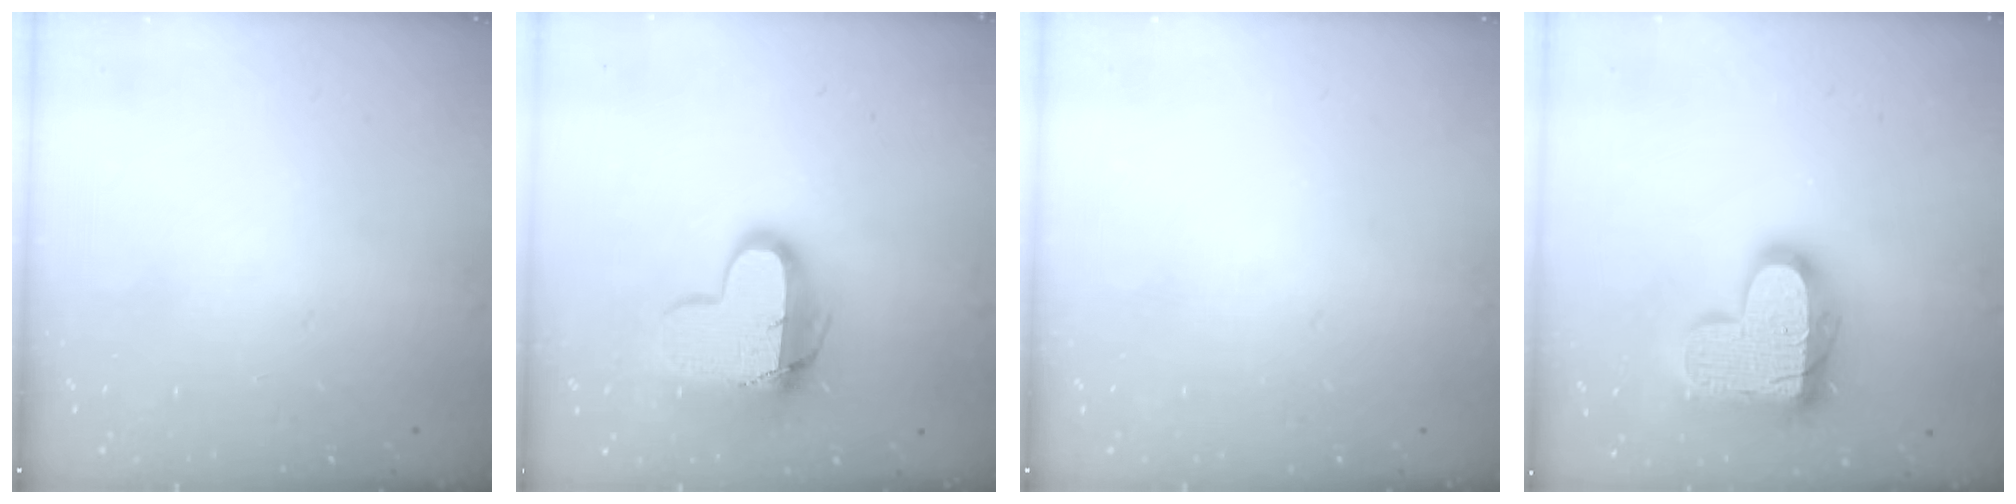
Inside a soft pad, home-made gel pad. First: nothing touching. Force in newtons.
{"total": 13.7, "press": 13.6, "slide": 1.3}
{"total": 0.0}
{"total": 17.9, "press": 17.9, "slide": 1.4}